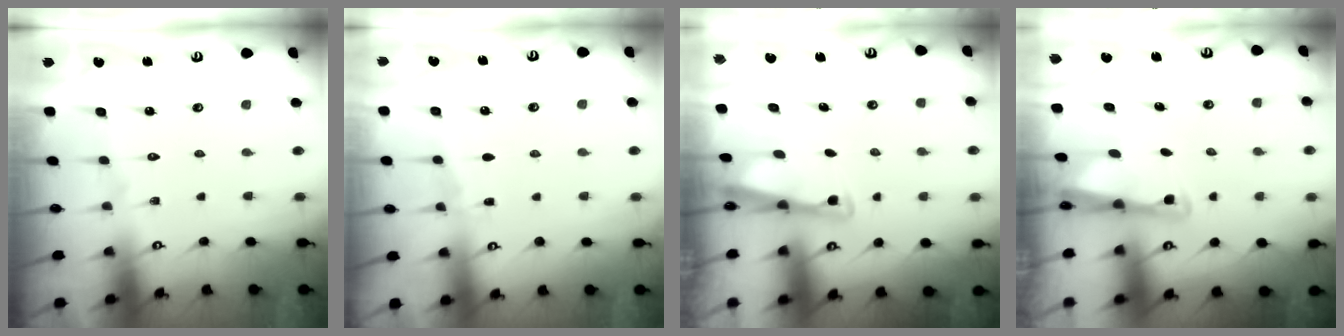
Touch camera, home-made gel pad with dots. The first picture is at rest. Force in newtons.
{"total": 2.9, "press": 2.9, "slide": 0.4}
{"total": 2.9, "press": 2.9, "slide": 0.3}
{"total": 2.5, "press": 2.5, "slide": 0.3}